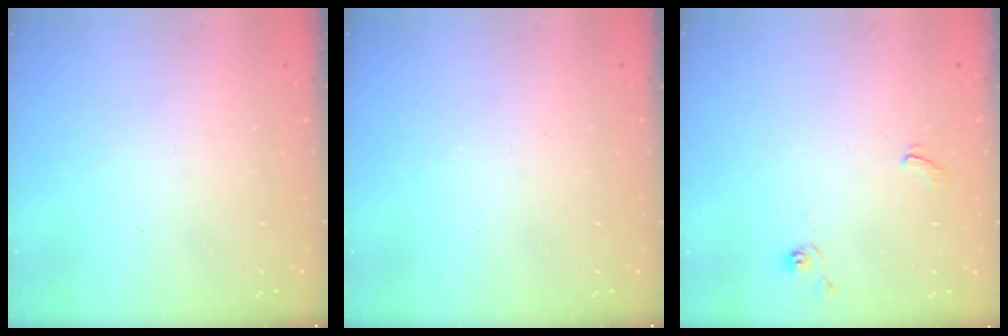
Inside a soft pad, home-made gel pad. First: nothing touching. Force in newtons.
{"total": 0.0}
{"total": 2.6, "press": 2.6, "slide": 0.5}